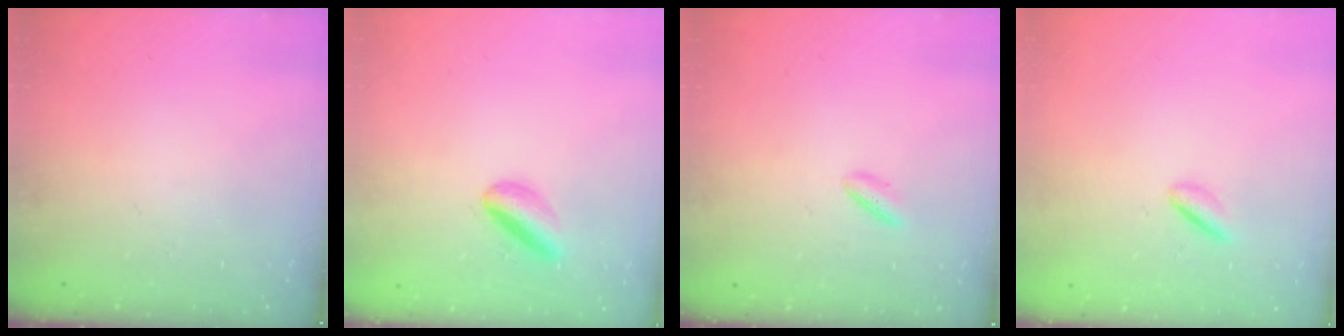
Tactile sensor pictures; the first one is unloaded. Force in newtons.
{"total": 5.8, "press": 5.5, "slide": 1.7}
{"total": 2.2, "press": 2.2, "slide": 0.5}
{"total": 2.2, "press": 2.1, "slide": 0.7}